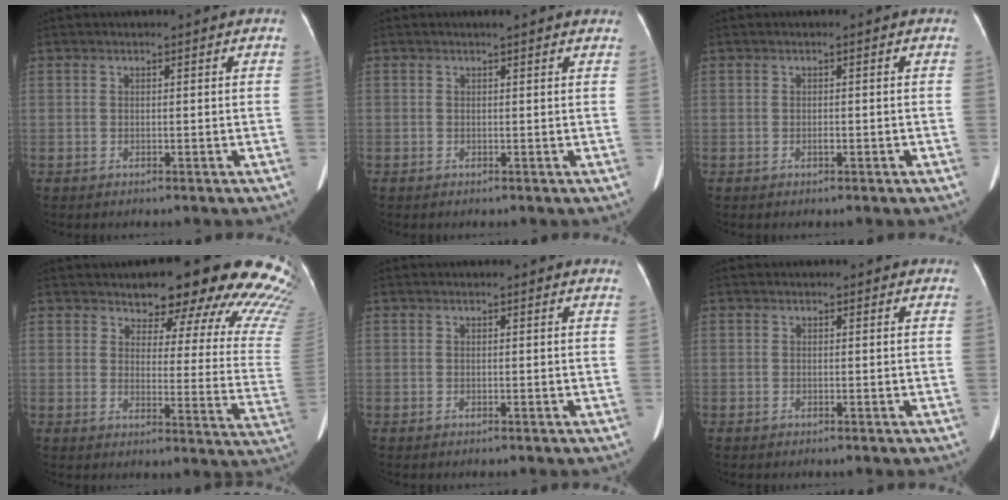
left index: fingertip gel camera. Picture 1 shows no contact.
{"total": 3.3, "force": [2.8, 1.5, 1.2], "torque": [-0.007, 0.023, 0.020]}
{"total": 0.6, "force": [-0.5, 0.2, 0.3], "torque": [-0.011, -0.004, -0.008]}
{"total": 22.4, "force": [19.5, 5.2, 9.6], "torque": [-0.097, -0.081, 0.203]}
{"total": 0.7, "force": [0.7, 0.1, 0.1], "torque": [-0.008, -0.002, -0.002]}
{"total": 0.8, "force": [0.2, 0.7, 0.0], "torque": [0.005, 0.003, -0.003]}